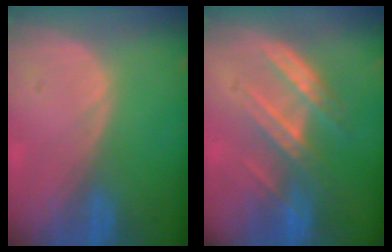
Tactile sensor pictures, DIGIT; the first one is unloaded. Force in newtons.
{"total": 7.2, "press": 6.5, "slide": 3.0}